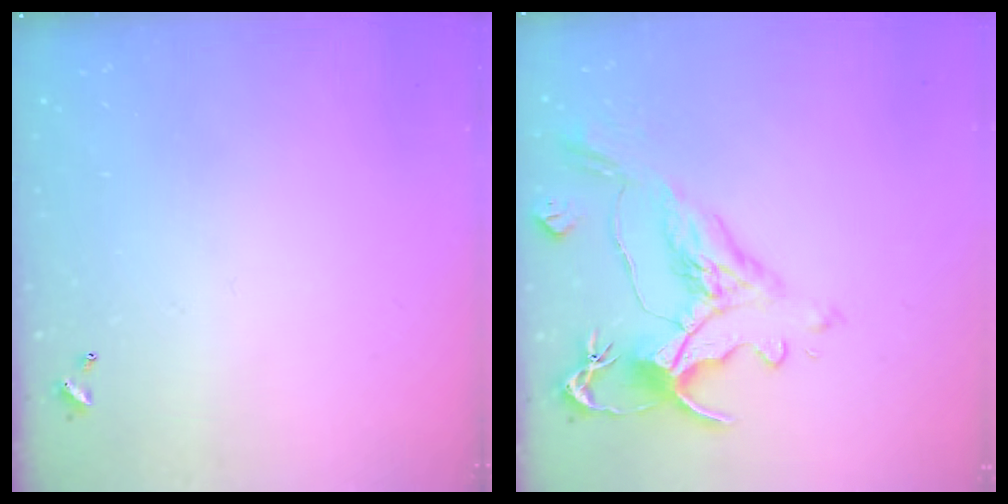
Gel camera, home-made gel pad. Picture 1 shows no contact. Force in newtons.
{"total": 1.6, "press": 0.7, "slide": 1.4}